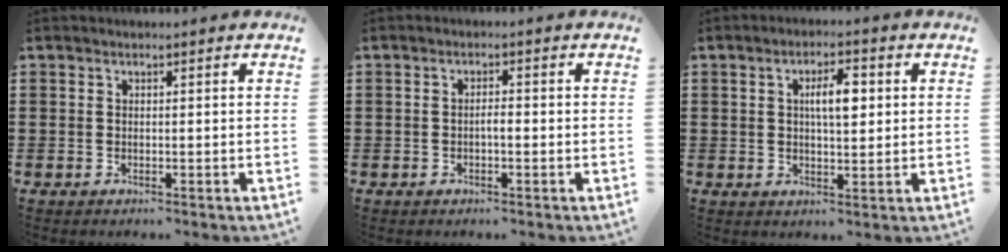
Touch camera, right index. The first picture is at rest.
{"total": 1.5, "force": [-0.4, 0.3, 1.4], "torque": [-0.027, 0.000, -0.008]}
{"total": 5.3, "force": [1.0, 1.7, 4.9], "torque": [-0.089, 0.007, 0.013]}